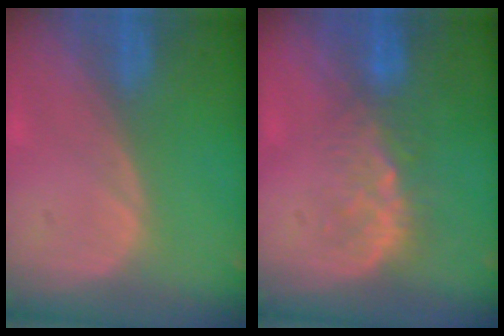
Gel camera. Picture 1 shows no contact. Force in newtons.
{"total": 4.8, "press": 4.3, "slide": 2.1}